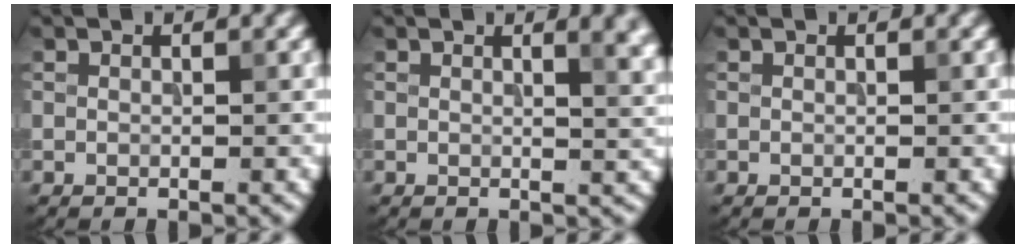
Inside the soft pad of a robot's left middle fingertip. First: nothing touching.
{"total": 3.3, "force": [1.6, 1.1, 2.7], "torque": [-0.023, 0.002, 0.021]}
{"total": 0.0}